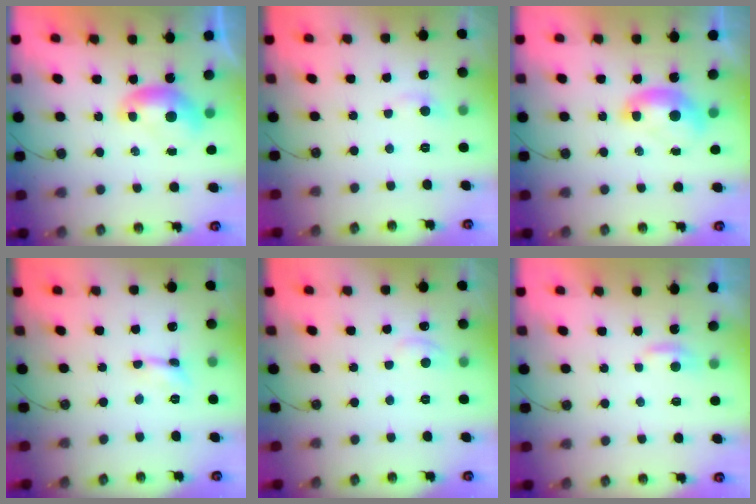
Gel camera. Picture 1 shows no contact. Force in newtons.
{"total": 1.1, "press": 0.8, "slide": 0.8}
{"total": 1.6, "press": 1.6, "slide": 0.2}
{"total": 1.0, "press": 0.9, "slide": 0.4}
{"total": 1.1, "press": 0.8, "slide": 0.7}
{"total": 2.2, "press": 2.2, "slide": 0.3}